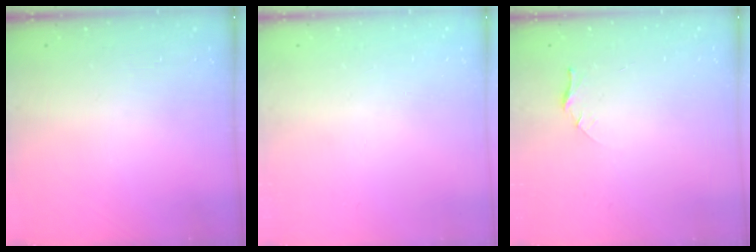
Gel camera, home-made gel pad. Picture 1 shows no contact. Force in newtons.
{"total": 0.0}
{"total": 4.5, "press": 4.4, "slide": 0.4}